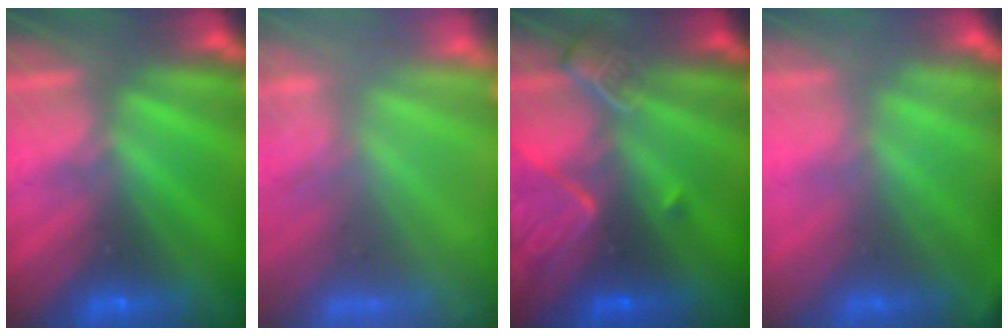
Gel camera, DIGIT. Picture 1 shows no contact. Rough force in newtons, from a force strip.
{"total": 8.3}
{"total": 3.3}
{"total": 1.8}